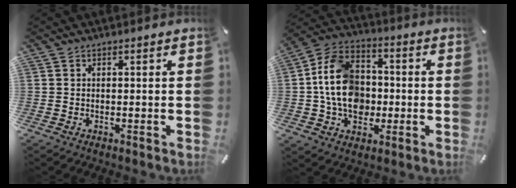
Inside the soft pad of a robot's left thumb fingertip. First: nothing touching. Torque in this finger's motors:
{"motor_torque": [1.60, 3.28, 1.84, -0.35, 0.54]}